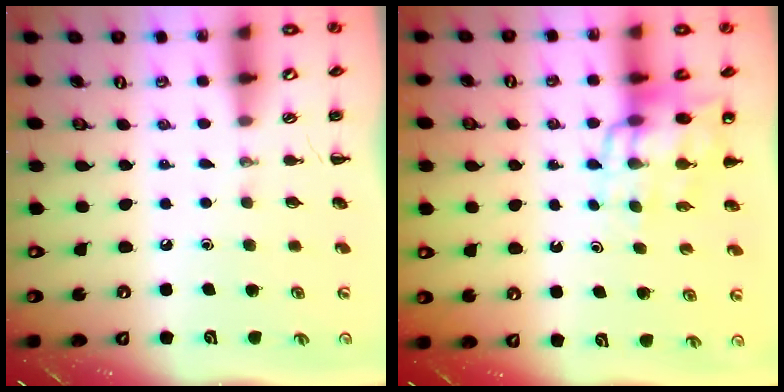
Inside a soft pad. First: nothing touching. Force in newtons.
{"total": 12.0, "press": 11.6, "slide": 3.0}